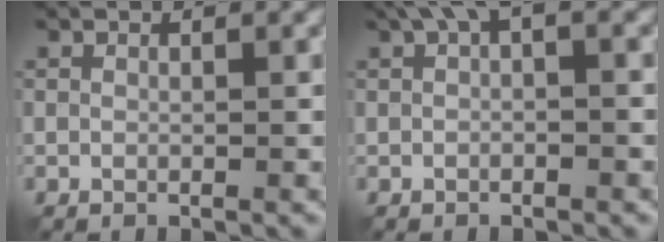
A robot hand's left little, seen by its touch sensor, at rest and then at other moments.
{"total": 3.4, "force": [1.1, 1.4, 2.9], "torque": [-0.053, 0.013, 0.018]}